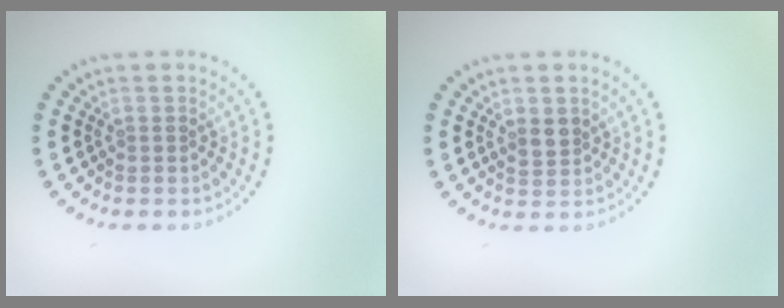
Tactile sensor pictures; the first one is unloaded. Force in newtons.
{"total": 1.6, "press": 1.4, "slide": 0.7}